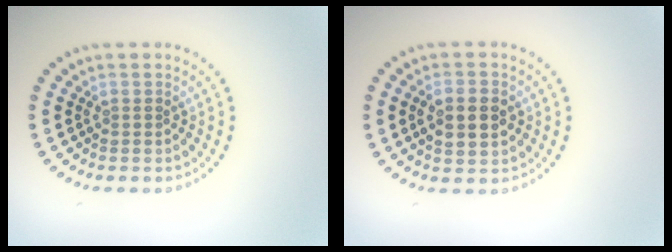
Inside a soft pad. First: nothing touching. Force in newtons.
{"total": 4.5, "press": 4.5, "slide": 0.5}